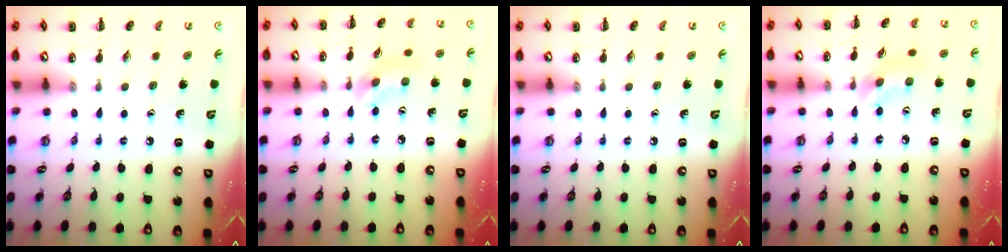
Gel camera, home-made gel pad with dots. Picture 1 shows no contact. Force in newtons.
{"total": 2.6, "press": 2.6, "slide": 0.6}
{"total": 0.0}
{"total": 2.6, "press": 2.6, "slide": 0.6}